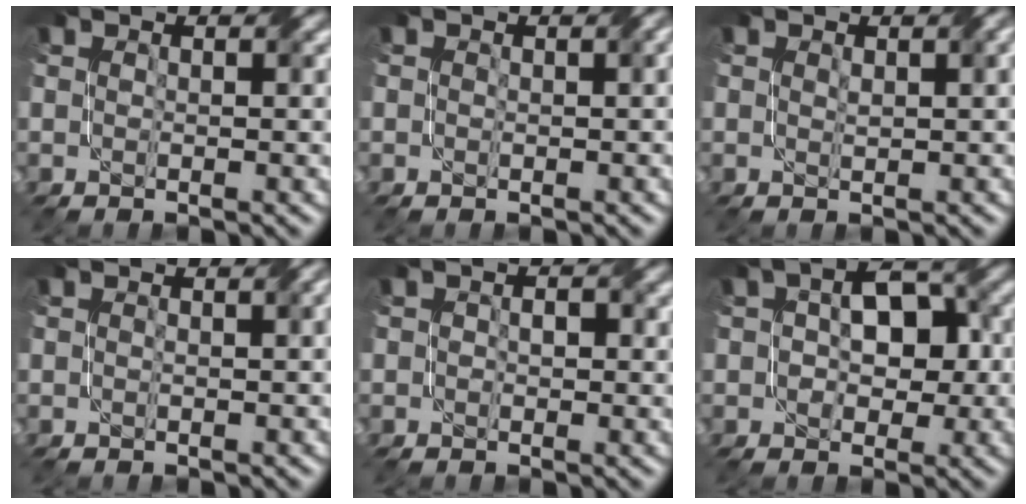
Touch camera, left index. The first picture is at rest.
{"total": 1.2, "force": [-0.2, 0.5, 1.1], "torque": [-0.015, -0.002, -0.002]}
{"total": 1.1, "force": [0.5, 0.1, 1.0], "torque": [-0.018, 0.003, 0.008]}
{"total": 1.5, "force": [-0.3, 0.5, 1.4], "torque": [-0.019, -0.003, -0.001]}
{"total": 1.4, "force": [-0.2, 1.1, 0.9], "torque": [-0.011, 0.000, -0.004]}
{"total": 5.2, "force": [-0.2, 3.4, 4.0], "torque": [-0.048, 0.017, -0.014]}